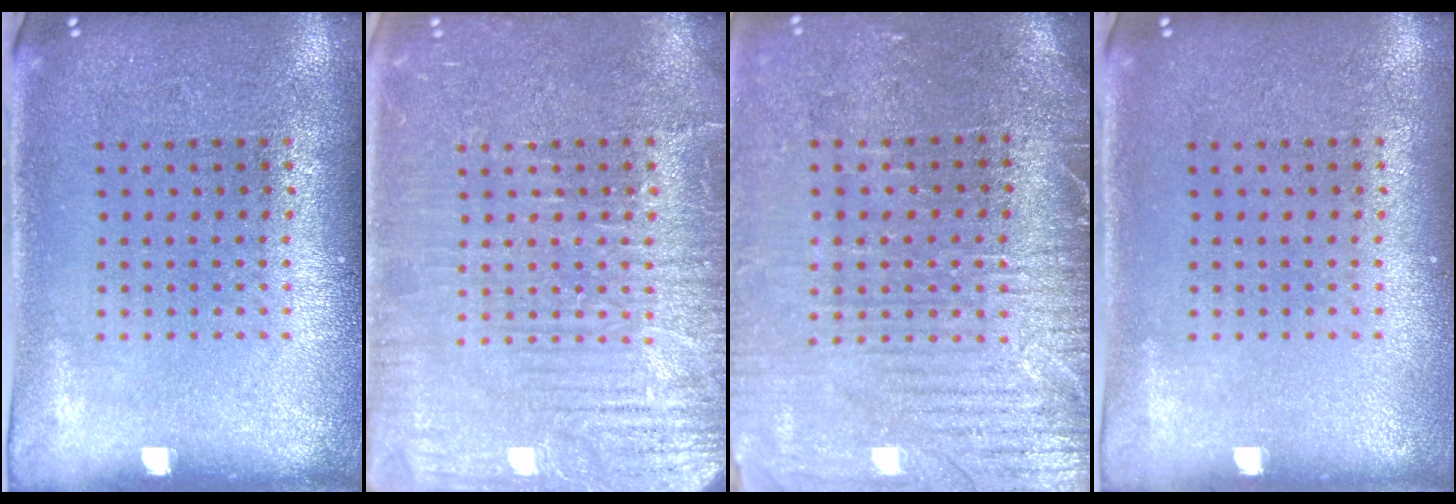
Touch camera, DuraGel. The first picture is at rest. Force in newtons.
{"total": 5.8, "press": 5.7, "slide": 0.8}
{"total": 3.8, "press": 3.5, "slide": 1.6}
{"total": 0.0}